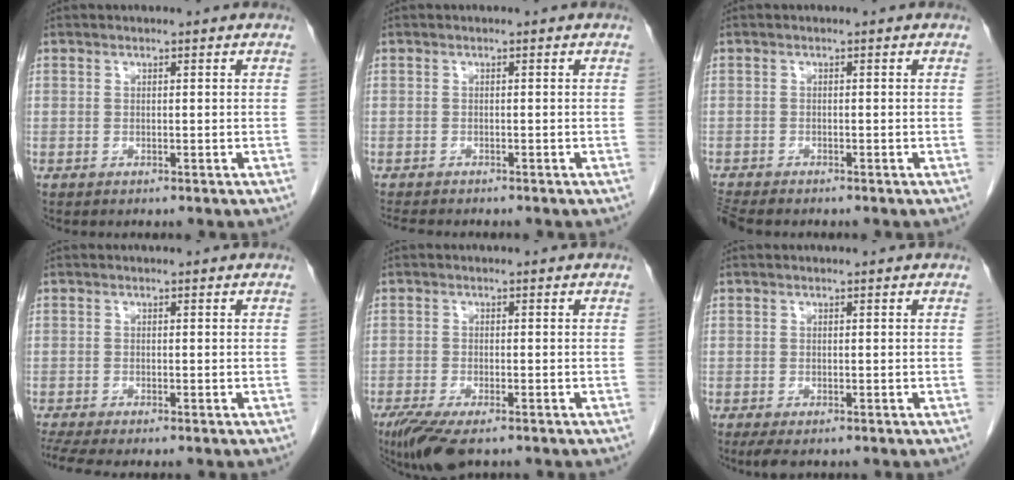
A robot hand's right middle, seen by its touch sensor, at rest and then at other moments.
{"total": 4.1, "force": [-3.6, 0.8, 1.8], "torque": [-0.031, -0.012, -0.053]}
{"total": 3.2, "force": [-2.9, 0.4, 1.1], "torque": [-0.023, -0.012, -0.051]}
{"total": 3.2, "force": [-2.6, 0.0, 1.9], "torque": [-0.044, -0.012, -0.050]}
{"total": 7.1, "force": [-4.9, 1.9, 4.7], "torque": [-0.083, -0.018, -0.081]}
{"total": 2.2, "force": [-1.3, 0.9, 1.5], "torque": [-0.026, -0.006, -0.016]}